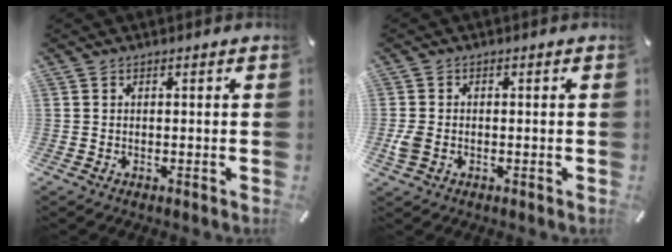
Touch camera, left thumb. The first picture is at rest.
{"total": 3.1, "force": [-0.8, 2.3, 1.9], "torque": [-0.039, 0.003, -0.014]}